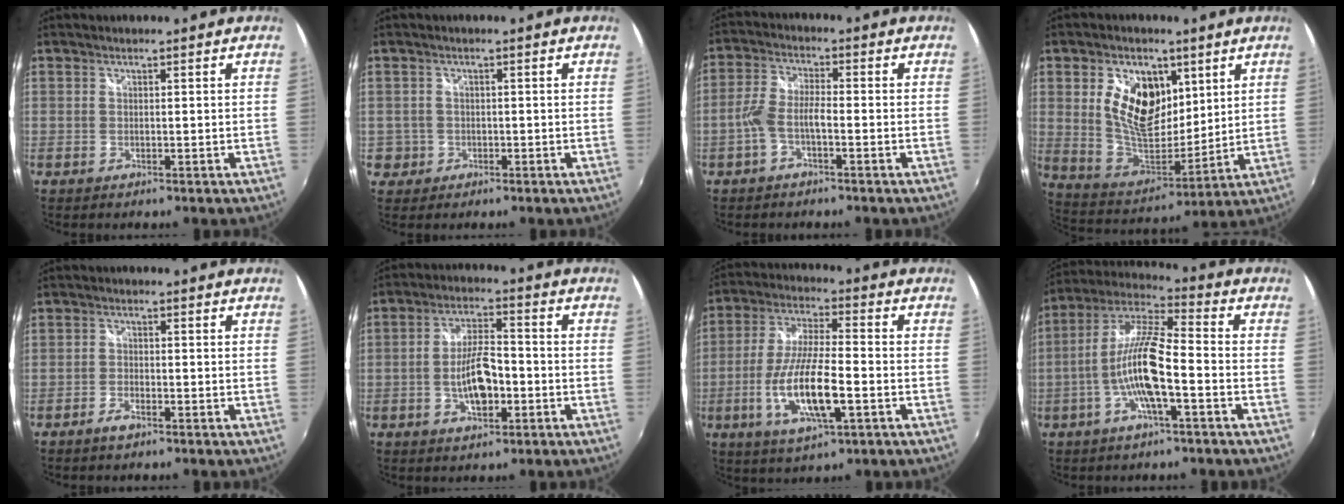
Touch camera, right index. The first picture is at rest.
{"total": 3.3, "force": [-0.7, 3.2, 0.2], "torque": [-0.005, 0.013, -0.007]}
{"total": 4.9, "force": [-2.2, 1.4, 4.1], "torque": [-0.097, 0.009, -0.043]}
{"total": 14.2, "force": [4.8, 8.5, 10.4], "torque": [-0.196, -0.001, 0.096]}
{"total": 2.4, "force": [-1.8, 0.8, 1.3], "torque": [-0.037, 0.001, -0.037]}
{"total": 8.9, "force": [-2.6, 3.6, 7.7], "torque": [-0.146, 0.007, -0.039]}
{"total": 14.5, "force": [-4.5, 3.6, 13.2], "torque": [-0.272, -0.014, -0.082]}
{"total": 12.7, "force": [-3.8, 2.2, 11.9], "torque": [-0.231, 0.003, -0.070]}